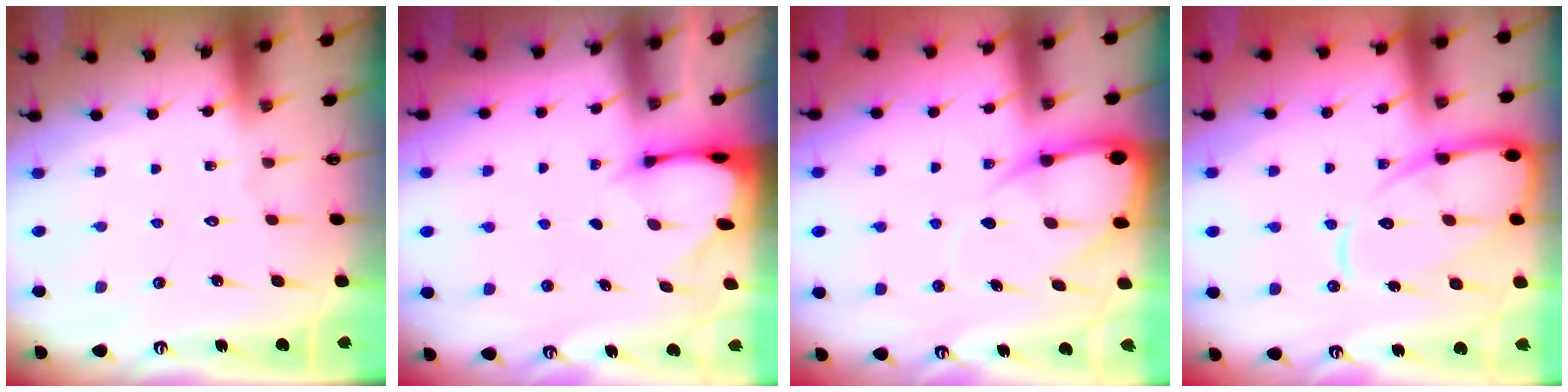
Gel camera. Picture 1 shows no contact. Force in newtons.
{"total": 2.0, "press": 2.0, "slide": 0.1}
{"total": 9.8, "press": 9.8, "slide": 1.1}
{"total": 14.2, "press": 14.1, "slide": 1.3}